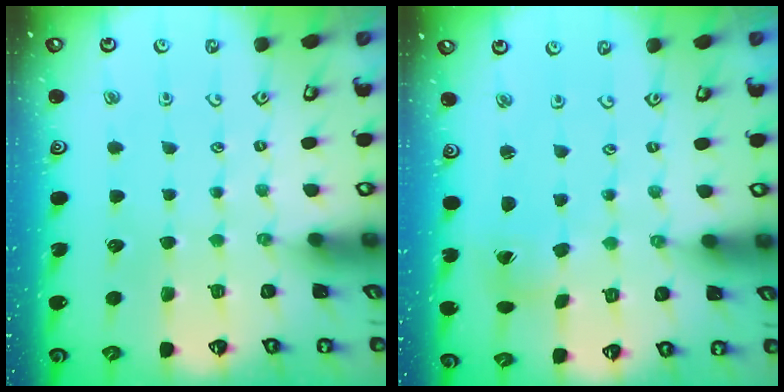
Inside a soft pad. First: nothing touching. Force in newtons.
{"total": 0.6, "press": 0.6, "slide": 0.2}